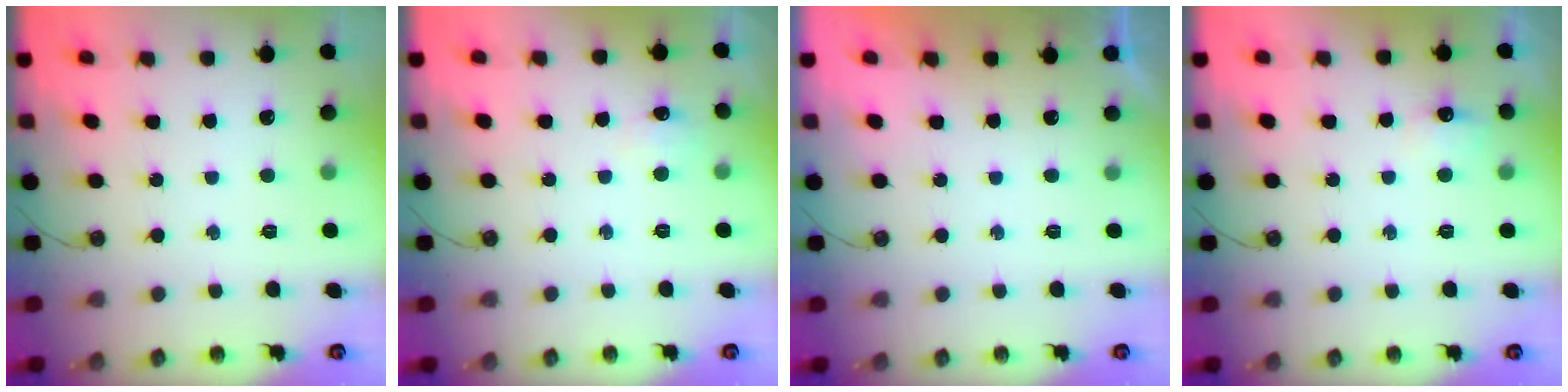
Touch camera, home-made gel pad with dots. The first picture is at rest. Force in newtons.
{"total": 6.4, "press": 6.3, "slide": 0.9}
{"total": 0.0}
{"total": 5.6, "press": 5.5, "slide": 0.7}